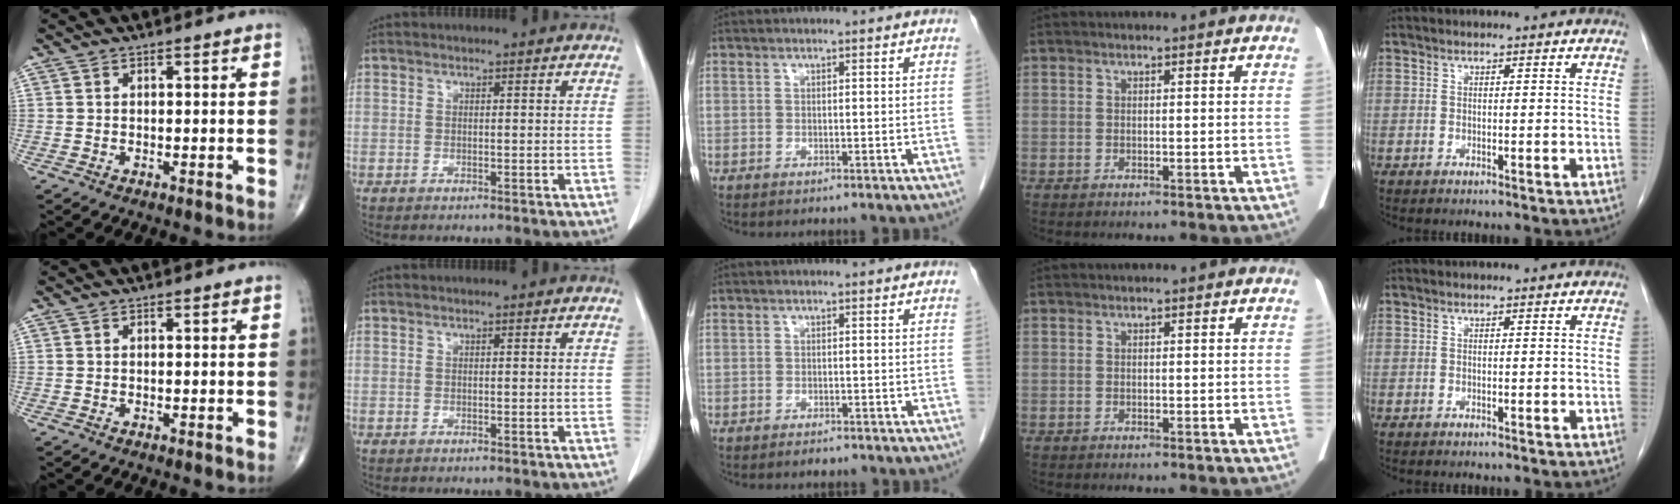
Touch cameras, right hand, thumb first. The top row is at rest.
{"middle": {"total": 1.0, "force": [-0.8, 0.4, 0.4], "torque": [-0.012, -0.002, -0.009]}}